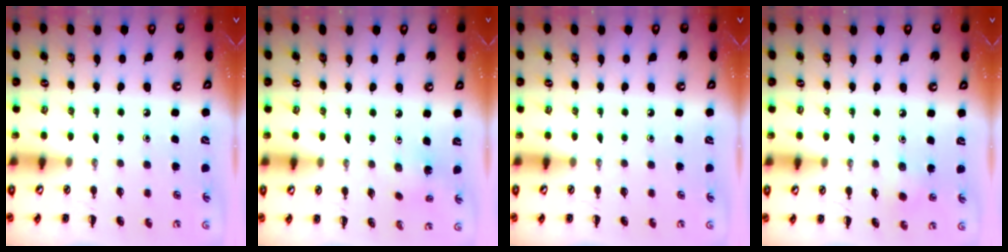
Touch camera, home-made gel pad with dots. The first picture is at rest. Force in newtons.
{"total": 2.7, "press": 2.5, "slide": 0.9}
{"total": 0.0}
{"total": 2.3, "press": 2.2, "slide": 0.8}